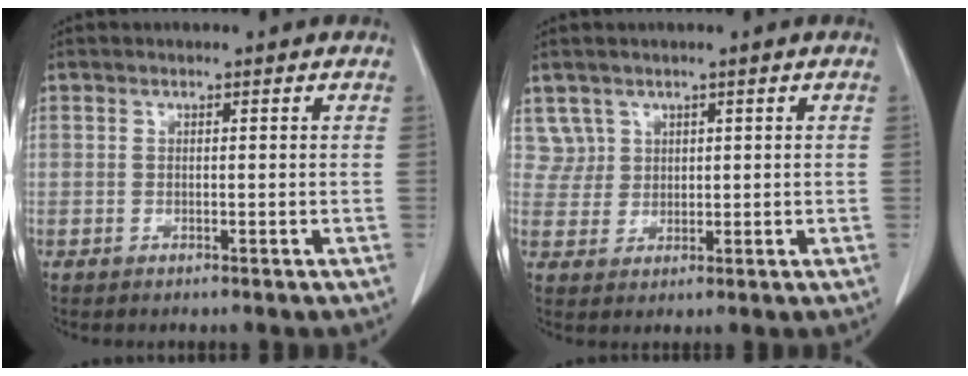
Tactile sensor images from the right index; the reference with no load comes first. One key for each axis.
{"total": 4.6, "fx": 2.3, "fy": 4.0, "fz": -0.2, "tx": 0.013, "ty": 0.014, "tz": 0.050}